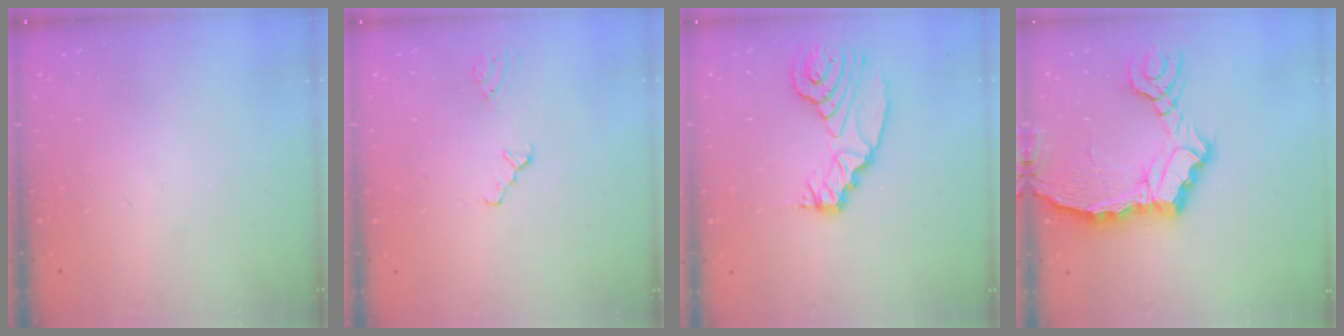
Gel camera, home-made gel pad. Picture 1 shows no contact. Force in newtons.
{"total": 0.6, "press": 0.6, "slide": 0.2}
{"total": 11.2, "press": 11.1, "slide": 1.3}
{"total": 10.9, "press": 10.8, "slide": 1.4}